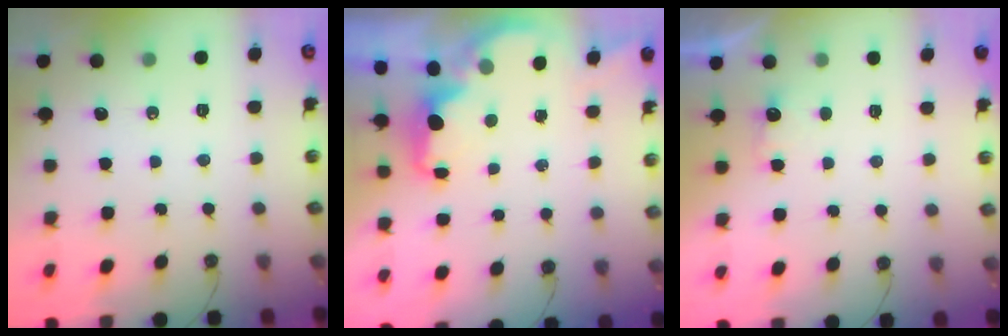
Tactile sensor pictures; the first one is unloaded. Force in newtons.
{"total": 1.9, "press": 1.7, "slide": 0.8}
{"total": 2.4, "press": 2.2, "slide": 0.8}